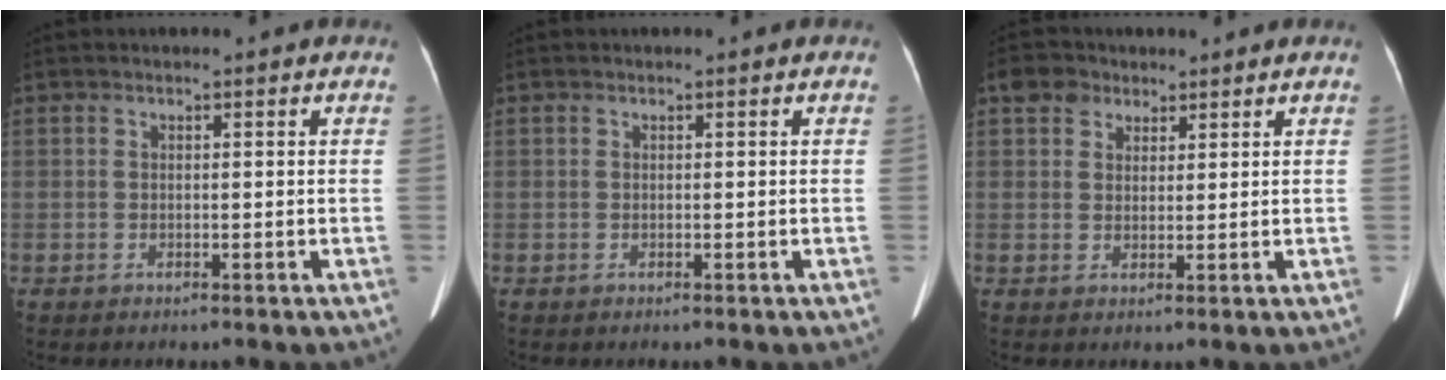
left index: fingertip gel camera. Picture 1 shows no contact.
{"total": 0.0}
{"total": 3.2, "force": [1.9, 2.5, 0.8], "torque": [-0.017, 0.012, 0.037]}